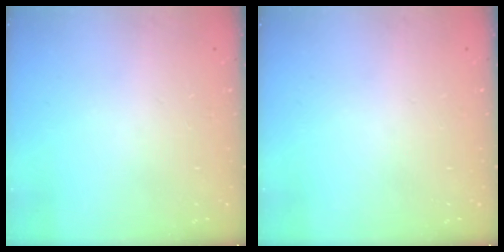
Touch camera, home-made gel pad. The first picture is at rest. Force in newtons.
{"total": 0.0}